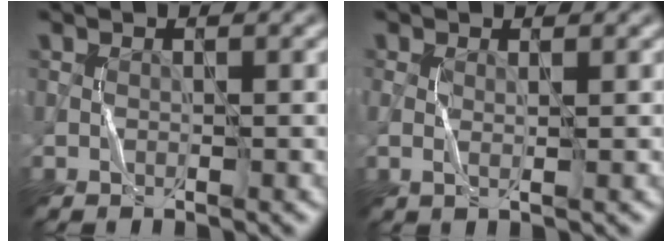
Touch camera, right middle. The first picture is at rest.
{"total": 1.1, "force": [0.3, 0.2, 1.0], "torque": [-0.021, -0.001, 0.004]}